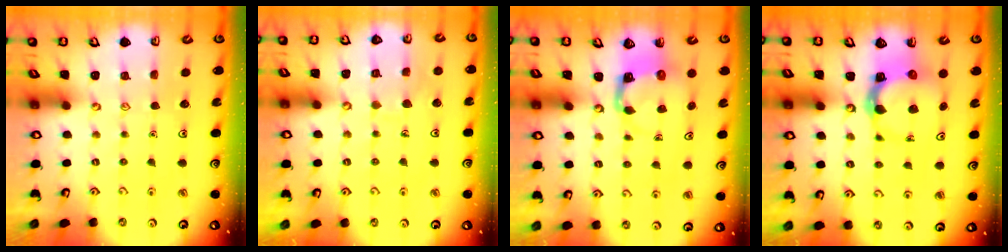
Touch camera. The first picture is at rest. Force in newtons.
{"total": 5.7, "press": 5.7, "slide": 0.3}
{"total": 3.9, "press": 3.9, "slide": 0.6}
{"total": 4.7, "press": 4.7, "slide": 0.7}